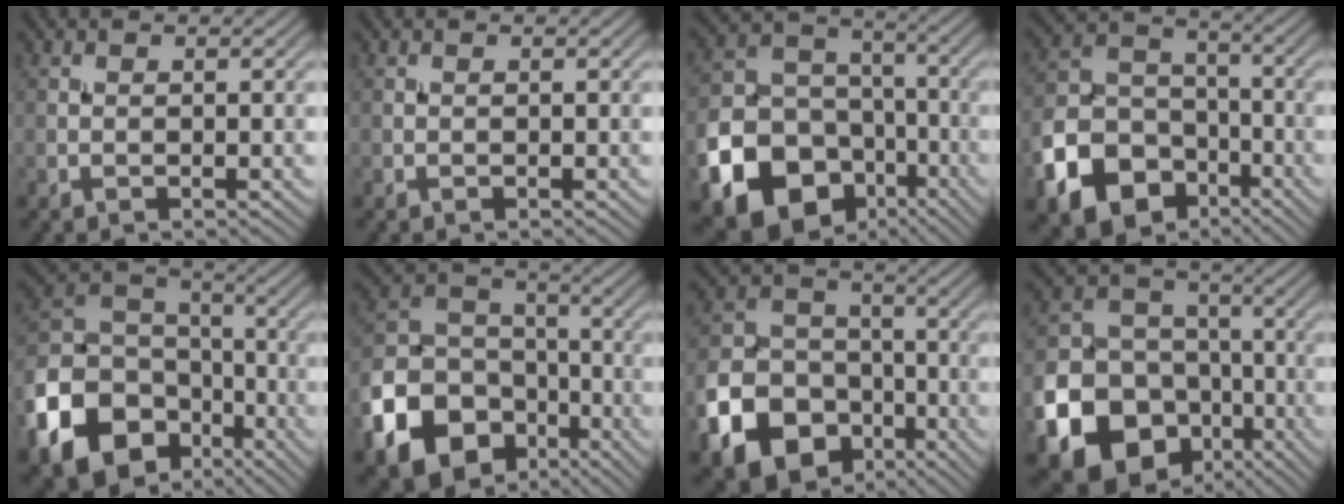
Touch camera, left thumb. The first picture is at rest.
{"total": 0.0}
{"total": 19.8, "force": [-9.6, 15.2, 8.2], "torque": [-0.200, -0.069, -0.174]}
{"total": 14.2, "force": [-7.4, 10.2, 6.6], "torque": [-0.179, -0.041, -0.139]}
{"total": 17.8, "force": [-8.5, 13.2, 8.4], "torque": [-0.246, -0.050, -0.146]}
{"total": 17.3, "force": [-8.6, 12.9, 7.6], "torque": [-0.218, -0.053, -0.157]}
{"total": 15.8, "force": [-7.8, 11.7, 7.3], "torque": [-0.195, -0.044, -0.146]}
{"total": 21.3, "force": [-9.5, 17.3, 8.0], "torque": [-0.194, -0.070, -0.170]}